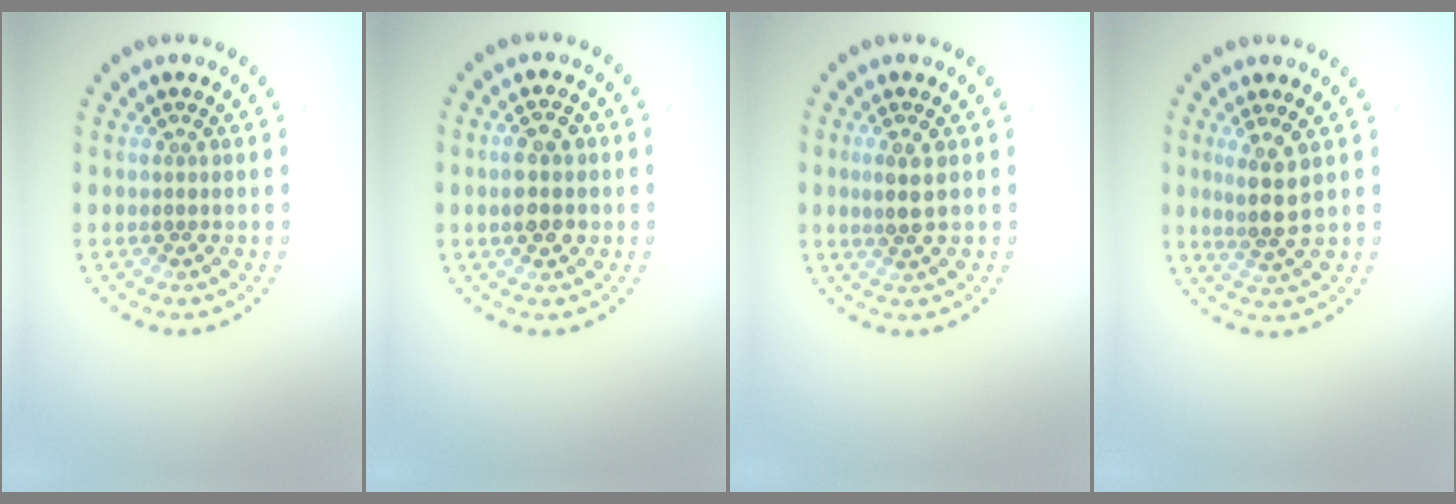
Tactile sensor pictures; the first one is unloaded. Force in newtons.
{"total": 3.0, "press": 3.0, "slide": 0.1}
{"total": 1.9, "press": 1.7, "slide": 0.9}
{"total": 2.7, "press": 2.1, "slide": 1.7}